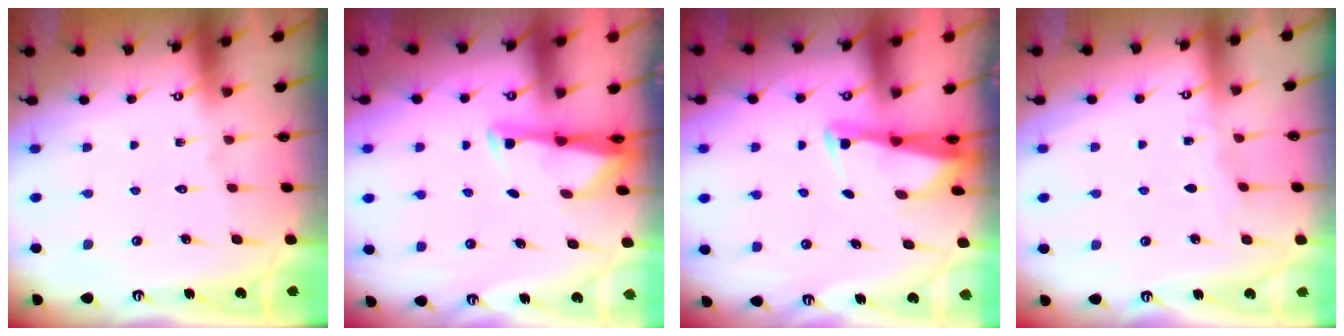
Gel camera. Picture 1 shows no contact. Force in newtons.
{"total": 2.7, "press": 2.7, "slide": 0.5}
{"total": 2.6, "press": 2.5, "slide": 0.6}
{"total": 2.6, "press": 2.6, "slide": 0.1}